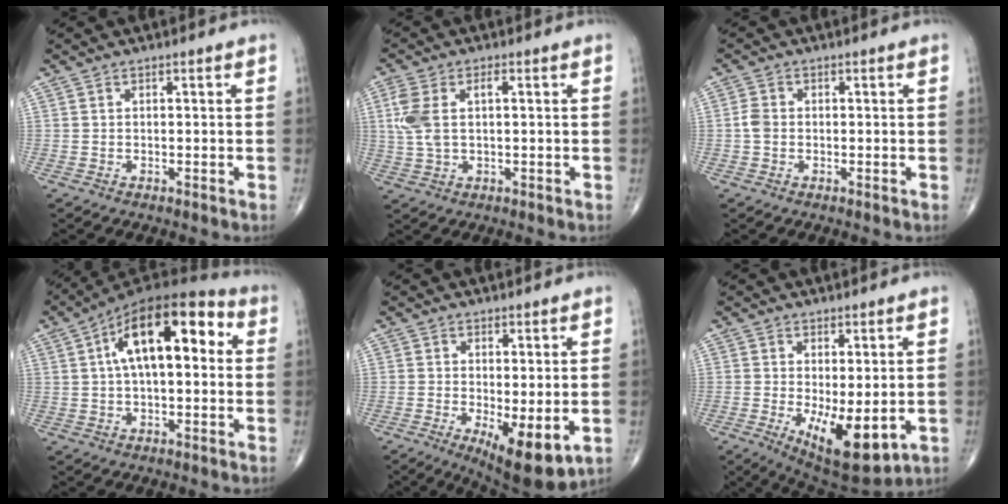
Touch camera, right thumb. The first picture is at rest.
{"total": 7.0, "force": [0.9, 3.6, 5.9], "torque": [-0.142, 0.017, 0.017]}
{"total": 2.2, "force": [-0.4, 1.7, 1.4], "torque": [-0.022, 0.005, -0.013]}
{"total": 16.9, "force": [3.6, 7.9, 14.5], "torque": [-0.207, 0.040, 0.046]}
{"total": 9.6, "force": [-2.2, 3.4, 8.7], "torque": [-0.124, -0.023, -0.024]}
{"total": 10.9, "force": [-2.0, 4.5, 9.8], "torque": [-0.140, -0.024, -0.012]}